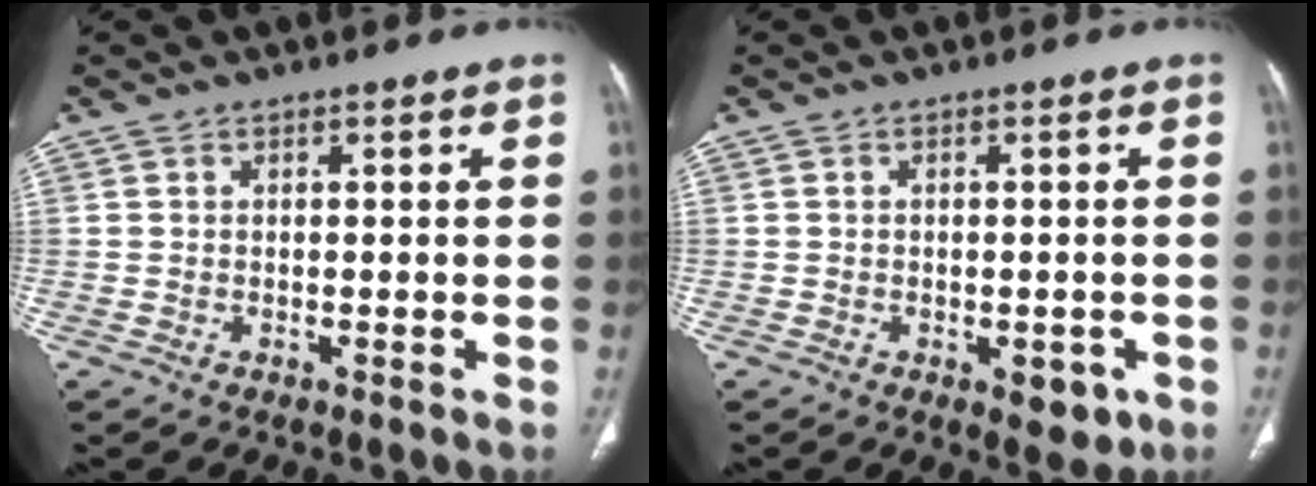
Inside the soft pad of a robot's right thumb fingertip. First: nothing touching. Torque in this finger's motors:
{"motor_torque": [0.78, 0.85, -0.15, 0.06, 0.01]}